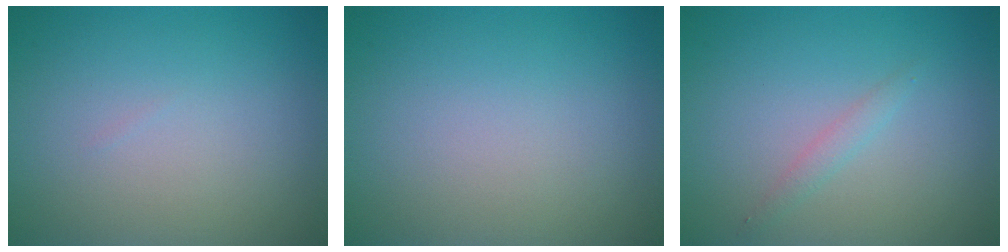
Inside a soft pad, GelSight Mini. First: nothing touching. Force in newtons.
{"total": 0.0}
{"total": 1.0, "press": 1.0, "slide": 0.0}